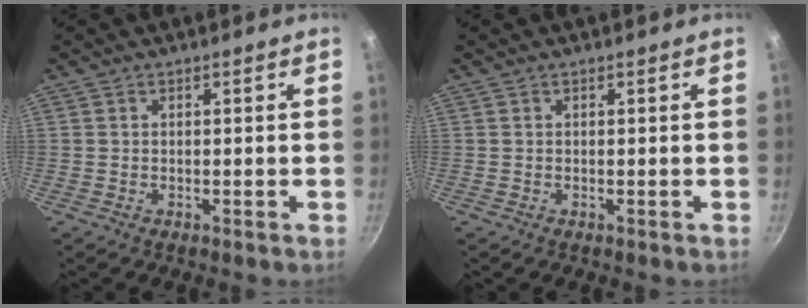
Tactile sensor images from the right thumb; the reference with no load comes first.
{"total": 0.0}